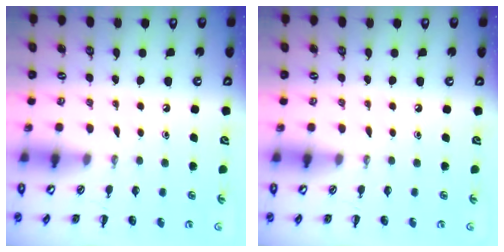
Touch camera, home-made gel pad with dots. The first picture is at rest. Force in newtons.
{"total": 0.0}